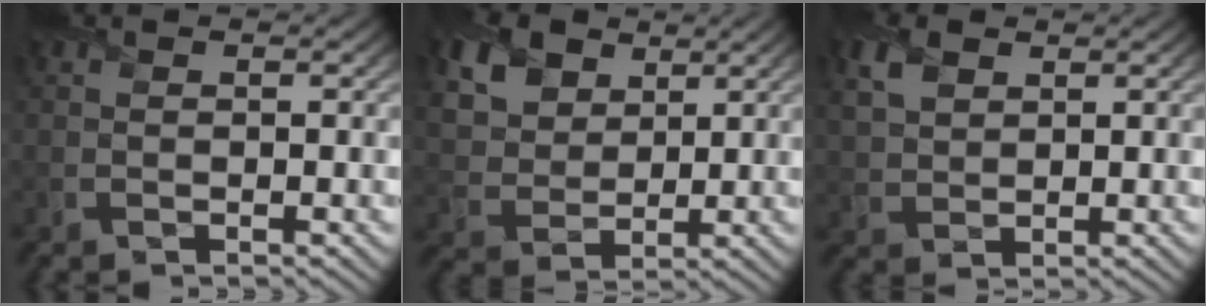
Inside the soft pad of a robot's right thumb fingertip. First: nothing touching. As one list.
[{"total": 8.3, "force": [4.1, 5.6, 4.6], "torque": [-0.138, 0.009, 0.078]}, {"total": 4.8, "force": [2.3, 3.0, 3.0], "torque": [-0.082, 0.007, 0.049]}]